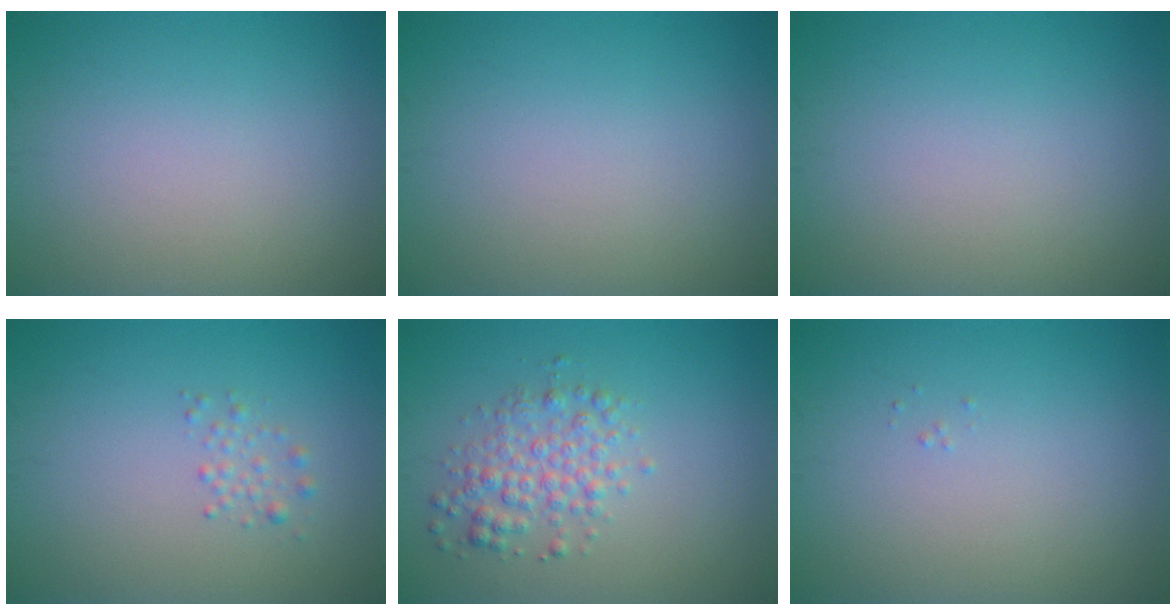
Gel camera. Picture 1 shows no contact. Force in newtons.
{"total": 0.0}
{"total": 0.0}
{"total": 1.5, "press": 1.5, "slide": 0.0}
{"total": 3.1, "press": 3.1, "slide": 0.1}
{"total": 0.0}